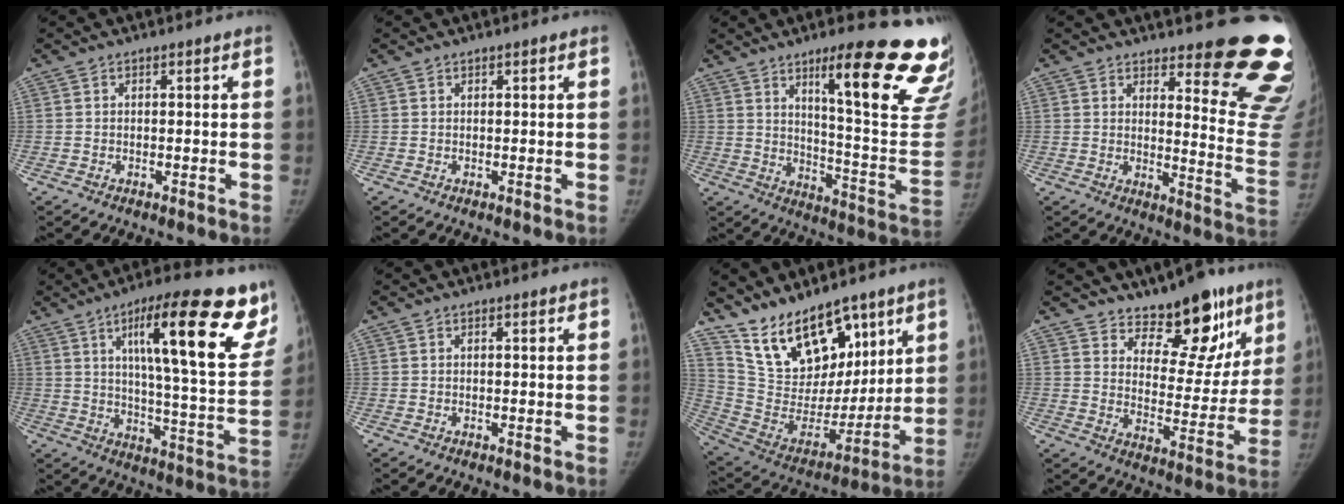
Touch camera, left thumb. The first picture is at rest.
{"total": 0.0}
{"total": 27.1, "force": [16.4, 4.7, 21.1], "torque": [-0.210, -0.091, 0.230]}
{"total": 18.0, "force": [13.8, 4.2, 10.7], "torque": [-0.091, -0.135, 0.161]}
{"total": 24.5, "force": [12.7, 5.6, 20.2], "torque": [-0.251, -0.042, 0.185]}
{"total": 0.0}
{"total": 20.1, "force": [13.6, 10.4, 10.5], "torque": [-0.125, -0.076, 0.255]}
{"total": 15.2, "force": [10.8, 7.5, 7.6], "torque": [-0.035, -0.077, 0.162]}